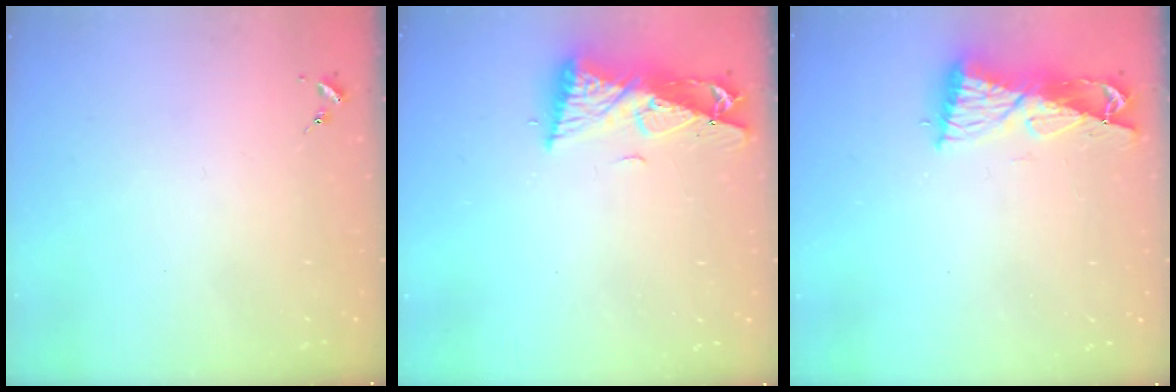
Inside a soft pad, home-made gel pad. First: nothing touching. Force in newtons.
{"total": 10.1, "press": 10.0, "slide": 1.4}
{"total": 9.3, "press": 9.3, "slide": 1.0}